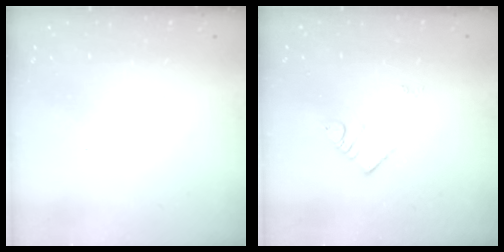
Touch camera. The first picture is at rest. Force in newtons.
{"total": 3.6, "press": 3.5, "slide": 0.5}